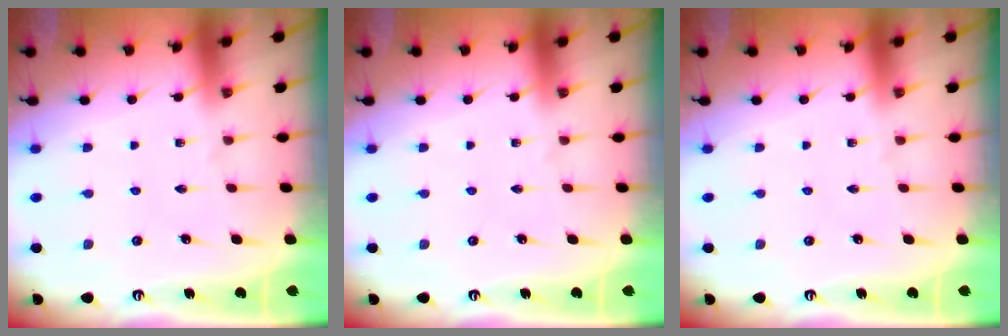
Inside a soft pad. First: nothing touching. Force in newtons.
{"total": 0.0}
{"total": 0.0}